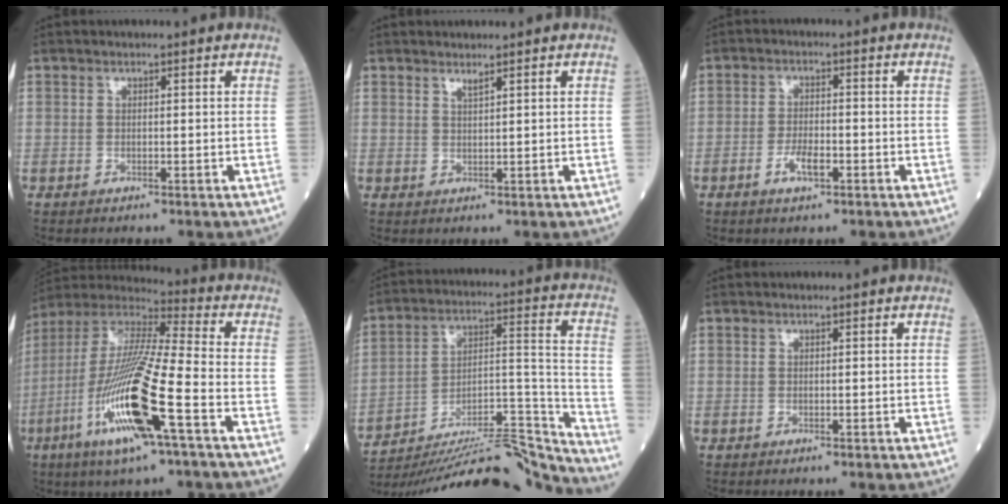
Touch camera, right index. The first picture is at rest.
{"total": 1.0, "force": [0.9, -0.2, 0.4], "torque": [-0.010, -0.007, 0.017]}
{"total": 3.7, "force": [-1.9, 1.2, 3.0], "torque": [-0.060, 0.003, -0.036]}
{"total": 20.1, "force": [-7.3, 1.4, 18.7], "torque": [-0.410, -0.032, -0.144]}
{"total": 26.5, "force": [-25.1, 0.3, 8.3], "torque": [-0.097, 0.007, -0.381]}
{"total": 0.0}